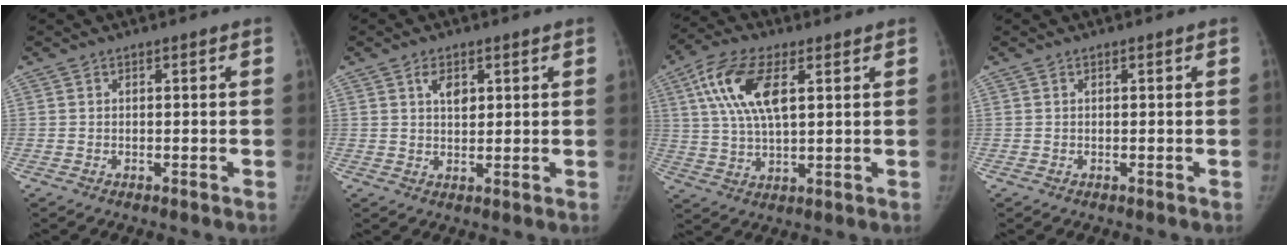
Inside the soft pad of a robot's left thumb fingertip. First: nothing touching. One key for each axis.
{"total": 3.6, "fx": 1.7, "fy": 2.0, "fz": 2.4, "tx": -0.029, "ty": -0.009, "tz": 0.030}
{"total": 12.6, "fx": 4.4, "fy": 5.6, "fz": 10.4, "tx": -0.209, "ty": 0.001, "tz": 0.083}
{"total": 0.0}